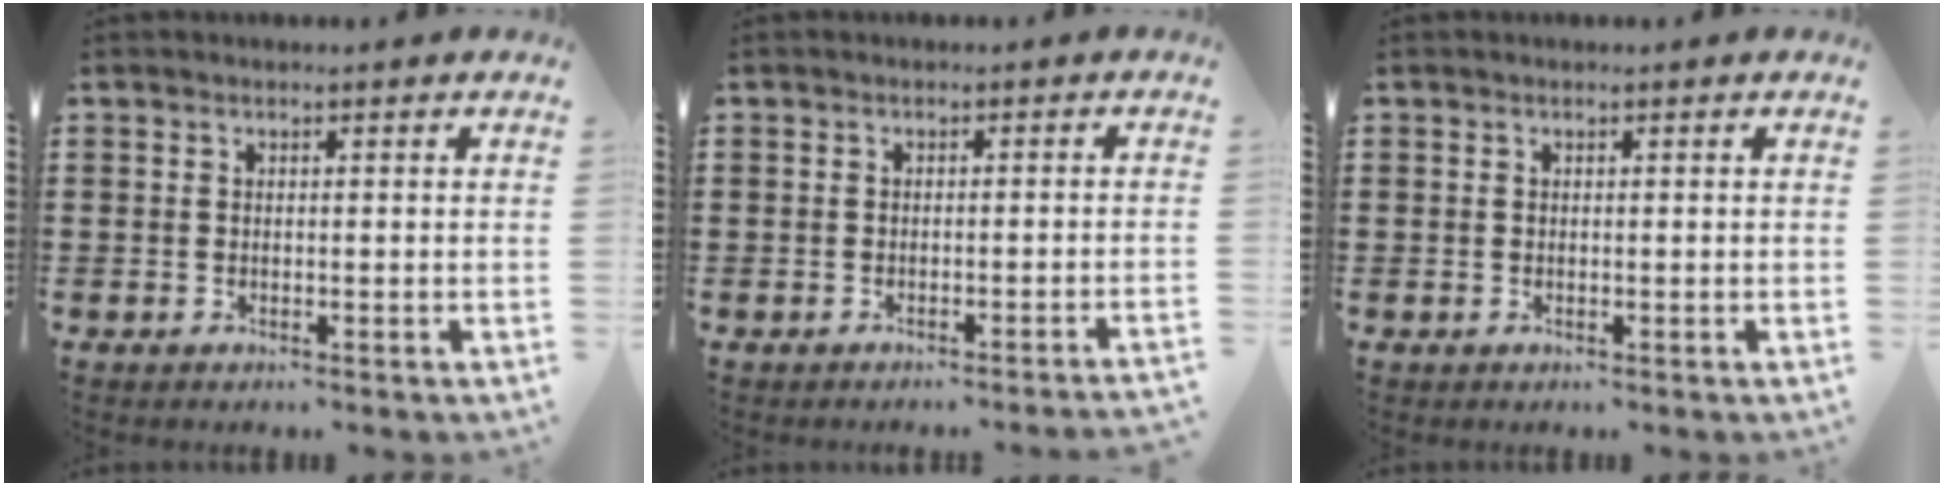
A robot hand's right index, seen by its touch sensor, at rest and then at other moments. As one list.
[{"total": 1.4, "force": [-1.2, -0.3, 0.6], "torque": [-0.011, 0.000, -0.023]}, {"total": 0.0}]